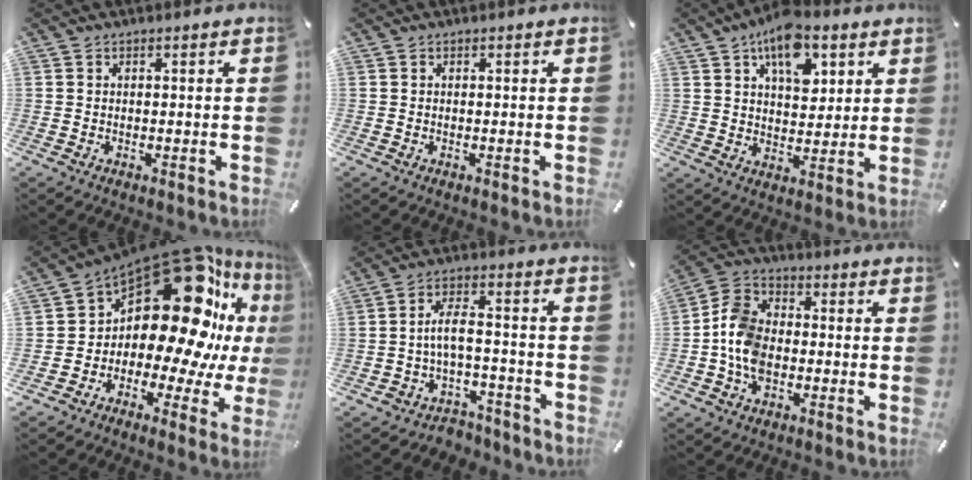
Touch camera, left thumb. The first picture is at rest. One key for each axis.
{"total": 0.0}
{"total": 12.4, "fx": 6.6, "fy": 7.0, "fz": 7.8, "tx": -0.112, "ty": -0.021, "tz": 0.113}
{"total": 22.8, "fx": 9.9, "fy": 12.2, "fz": 16.5, "tx": -0.245, "ty": -0.107, "tz": 0.170}
{"total": 7.1, "fx": -2.2, "fy": 4.5, "fz": 5.0, "tx": -0.103, "ty": 0.009, "tz": -0.040}
{"total": 9.5, "fx": -2.5, "fy": 7.2, "fz": 5.7, "tx": -0.131, "ty": 0.022, "tz": -0.045}